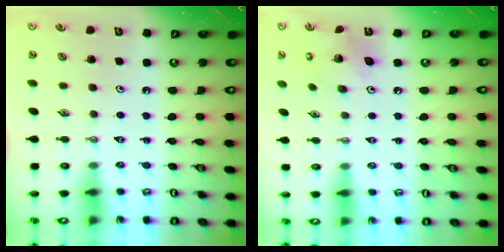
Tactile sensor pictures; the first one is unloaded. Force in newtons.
{"total": 9.7, "press": 9.7, "slide": 0.6}